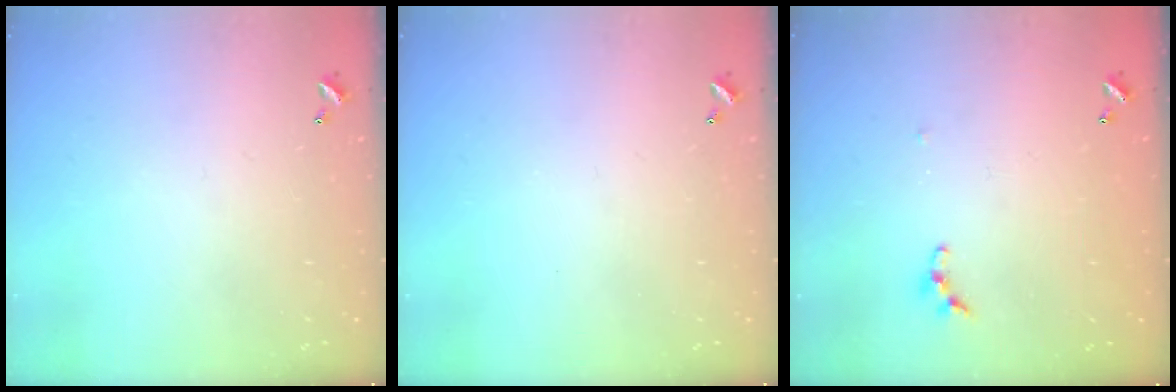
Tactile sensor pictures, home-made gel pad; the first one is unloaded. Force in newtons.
{"total": 0.0}
{"total": 4.6, "press": 4.5, "slide": 0.7}